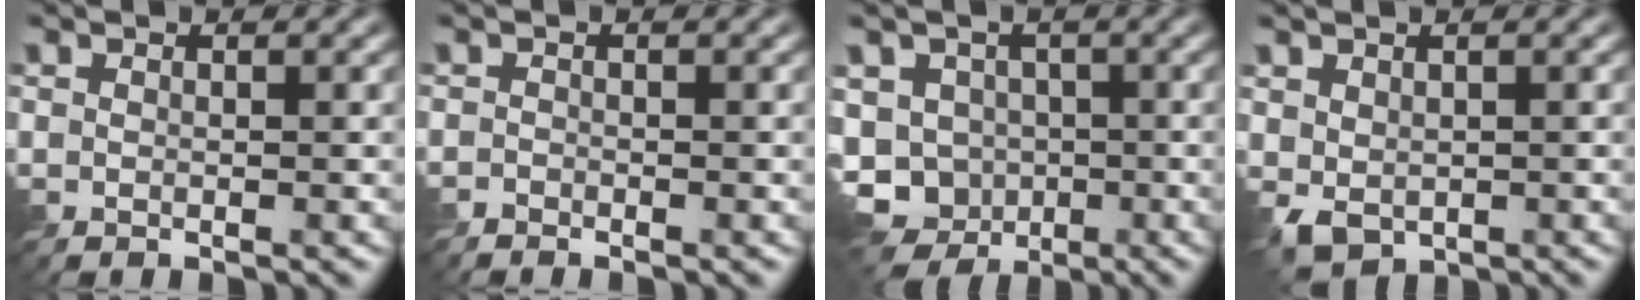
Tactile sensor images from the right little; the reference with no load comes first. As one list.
[{"total": 0.8, "force": [-0.8, 0.3, 0.0], "torque": [0.005, -0.005, -0.020]}, {"total": 10.9, "force": [-5.0, 8.4, 4.7], "torque": [-0.088, -0.018, -0.084]}, {"total": 2.4, "force": [0.2, 1.9, 1.4], "torque": [-0.033, -0.010, 0.003]}]